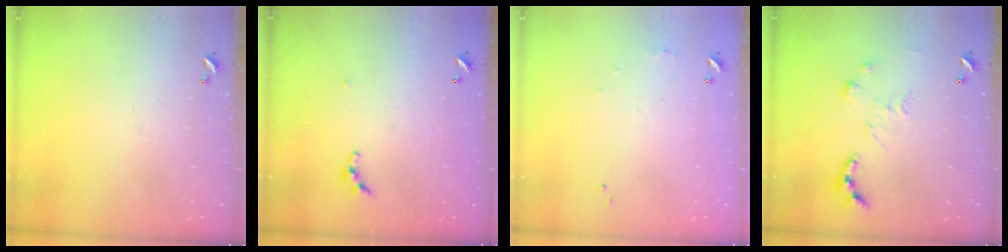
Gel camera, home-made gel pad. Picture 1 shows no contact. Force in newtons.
{"total": 4.6, "press": 4.5, "slide": 0.7}
{"total": 4.7, "press": 4.7, "slide": 0.7}
{"total": 0.0}